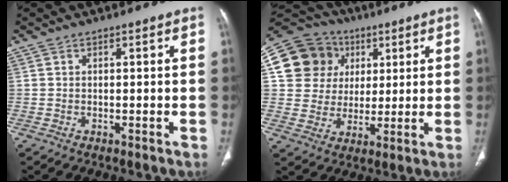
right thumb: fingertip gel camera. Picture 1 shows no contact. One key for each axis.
{"total": 15.2, "fx": 4.5, "fy": 13.7, "fz": 4.8, "tx": -0.067, "ty": 0.018, "tz": 0.082}